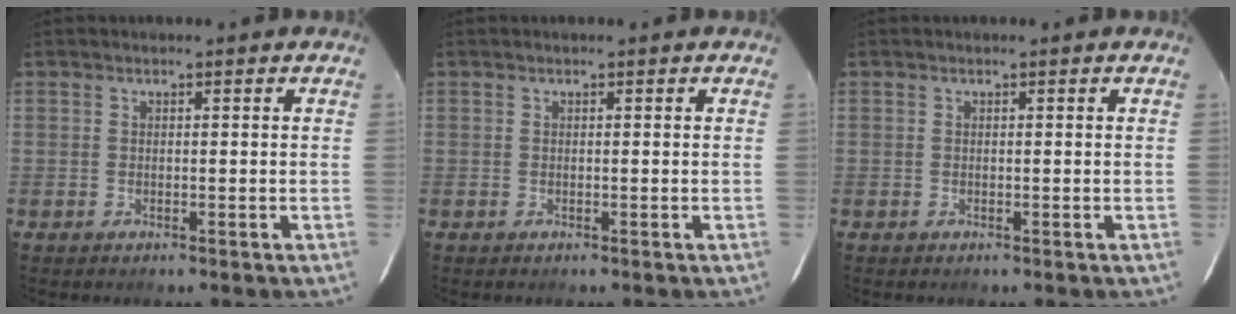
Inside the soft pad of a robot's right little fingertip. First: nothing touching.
{"total": 0.0}
{"total": 0.0}